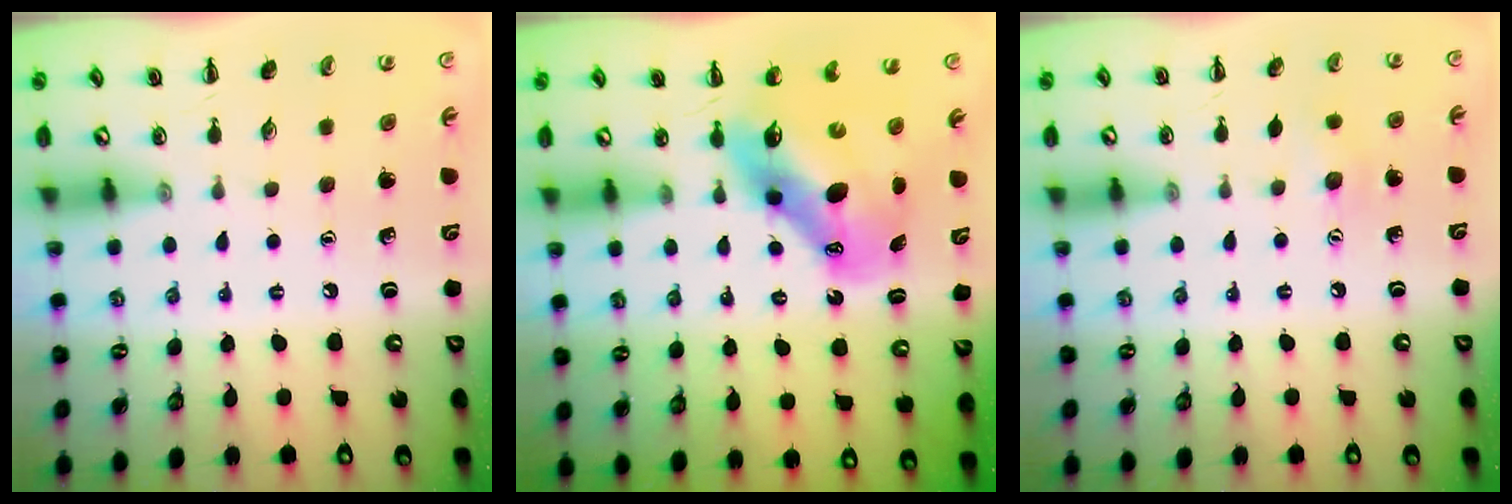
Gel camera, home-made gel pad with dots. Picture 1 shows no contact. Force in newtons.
{"total": 11.5, "press": 11.1, "slide": 2.9}
{"total": 6.1, "press": 6.0, "slide": 1.2}